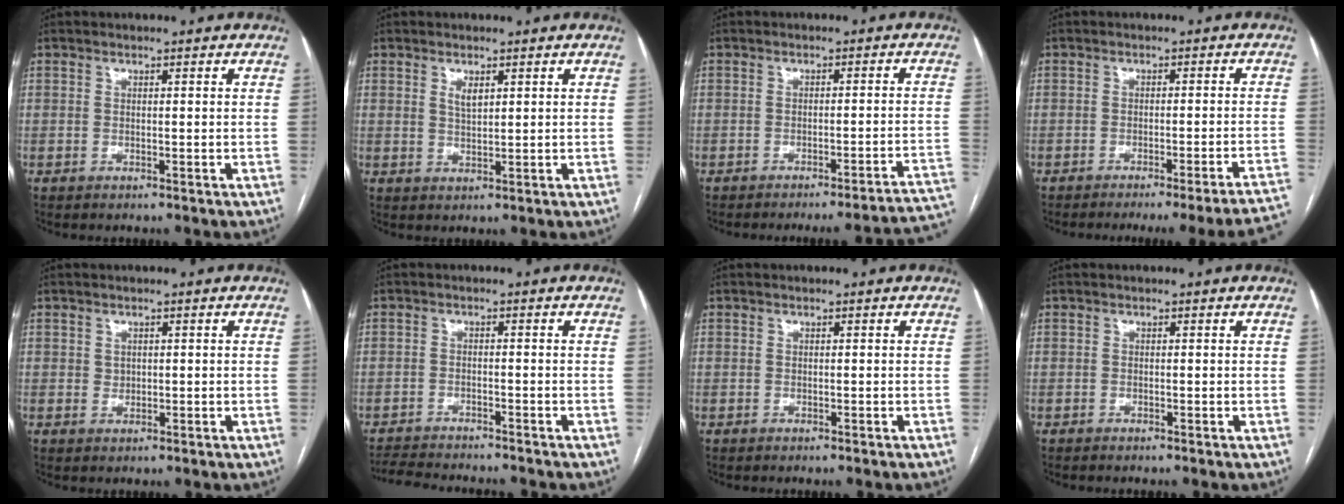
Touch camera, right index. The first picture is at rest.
{"total": 2.1, "force": [1.1, 0.7, 1.6], "torque": [-0.034, -0.003, 0.026]}
{"total": 14.8, "force": [-13.9, -1.0, 5.2], "torque": [0.000, -0.001, -0.155]}
{"total": 17.0, "force": [-15.3, -1.7, 7.1], "torque": [-0.025, -0.021, -0.181]}
{"total": 1.2, "force": [0.5, 1.0, 0.3], "torque": [-0.001, -0.001, 0.010]}
{"total": 9.8, "force": [-9.2, 0.9, 3.5], "torque": [-0.050, -0.006, -0.134]}
{"total": 0.5, "force": [-0.5, -0.1, 0.2], "torque": [0.000, 0.003, -0.009]}
{"total": 0.7, "force": [-0.6, 0.0, 0.3], "torque": [0.001, 0.000, -0.009]}